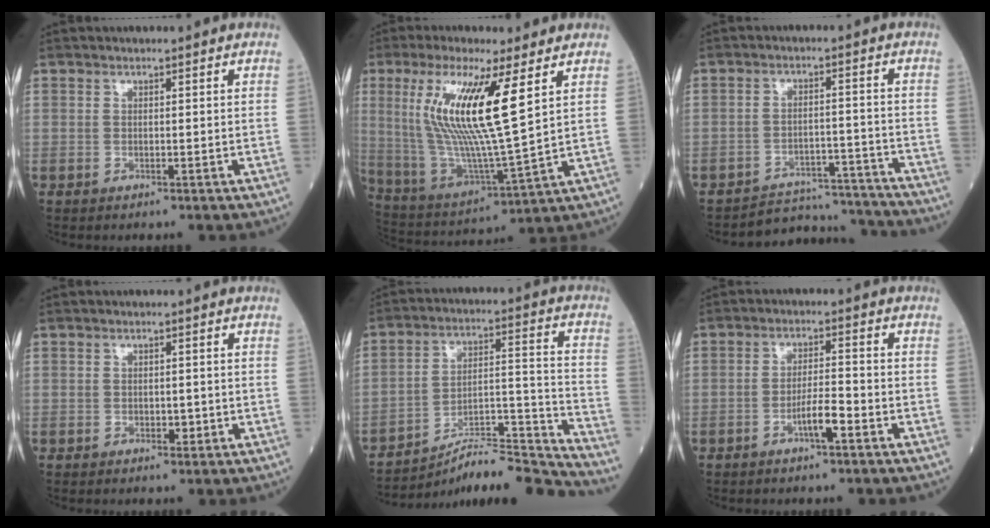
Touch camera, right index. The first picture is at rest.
{"total": 16.3, "force": [5.5, 1.0, 15.3], "torque": [-0.321, -0.012, 0.104]}
{"total": 10.8, "force": [-10.7, 1.6, -0.5], "torque": [0.018, 0.030, -0.145]}
{"total": 1.3, "force": [-0.3, 0.9, 0.8], "torque": [-0.010, 0.002, 0.002]}
{"total": 16.6, "force": [-16.1, -1.0, 4.2], "torque": [-0.056, 0.042, -0.256]}
{"total": 4.0, "force": [-2.0, 0.5, 3.5], "torque": [-0.062, 0.003, -0.035]}